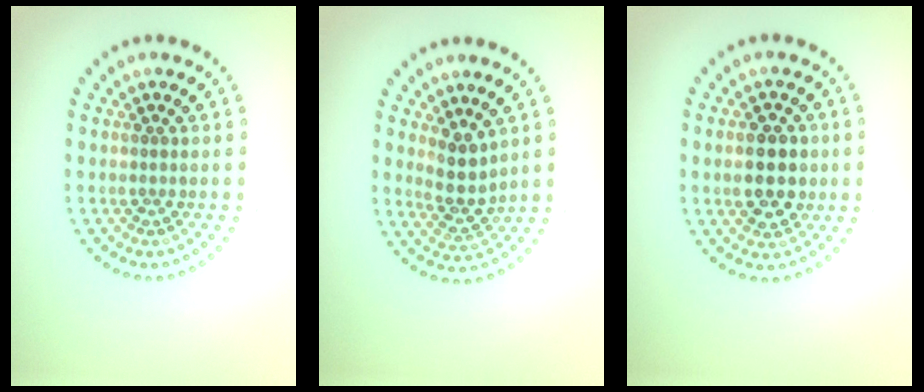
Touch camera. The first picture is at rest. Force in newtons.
{"total": 2.7, "press": 2.3, "slide": 1.5}
{"total": 4.4, "press": 4.3, "slide": 0.2}